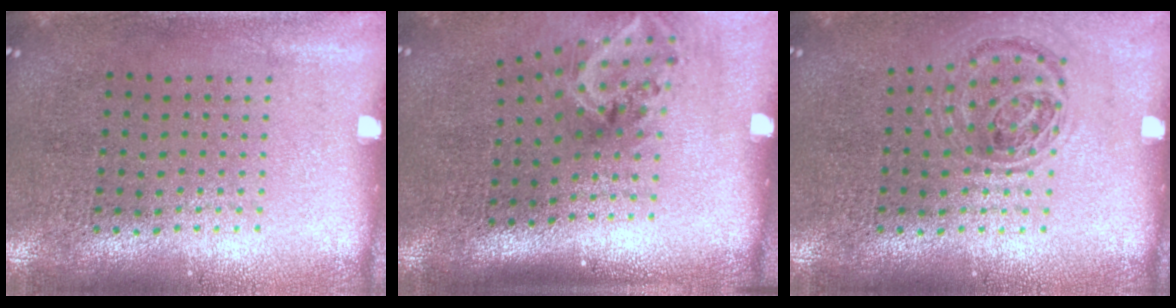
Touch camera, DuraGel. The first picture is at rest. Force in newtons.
{"total": 2.1, "press": 1.4, "slide": 1.5}
{"total": 0.9, "press": 0.9, "slide": 0.1}